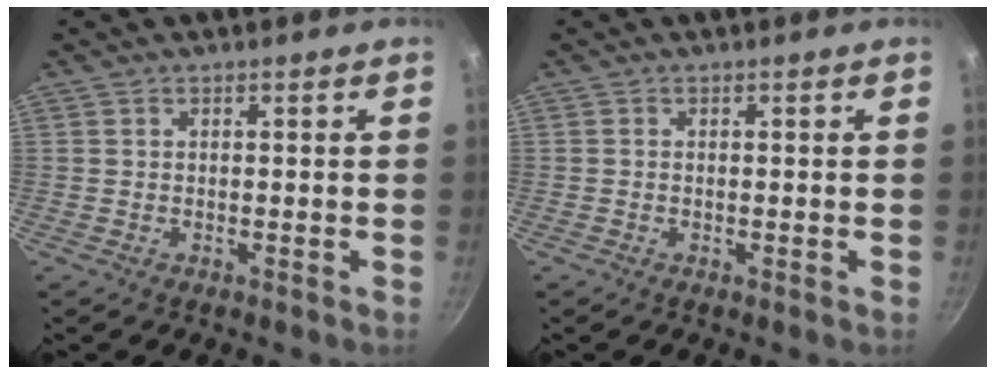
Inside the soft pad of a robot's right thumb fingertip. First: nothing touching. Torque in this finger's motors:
{"motor_torque": [0.09, -0.01, -0.39, 0.27, 0.00]}